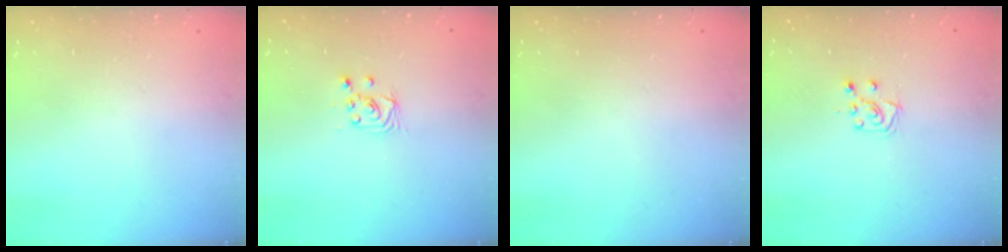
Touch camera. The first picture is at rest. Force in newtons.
{"total": 3.0, "press": 3.0, "slide": 0.3}
{"total": 0.0}
{"total": 7.0, "press": 6.9, "slide": 0.6}